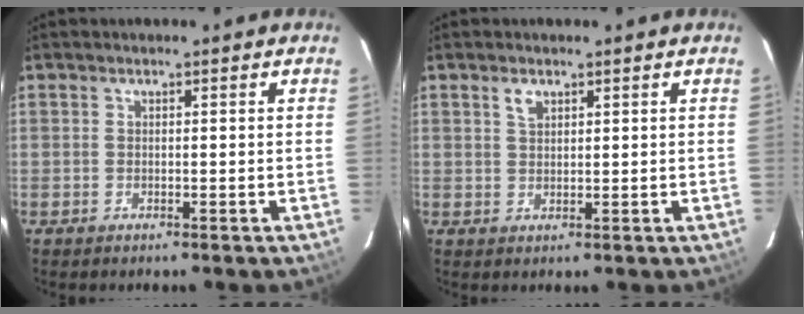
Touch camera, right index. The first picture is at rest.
{"total": 2.0, "force": [1.2, 1.1, 1.2], "torque": [-0.021, 0.005, 0.022]}